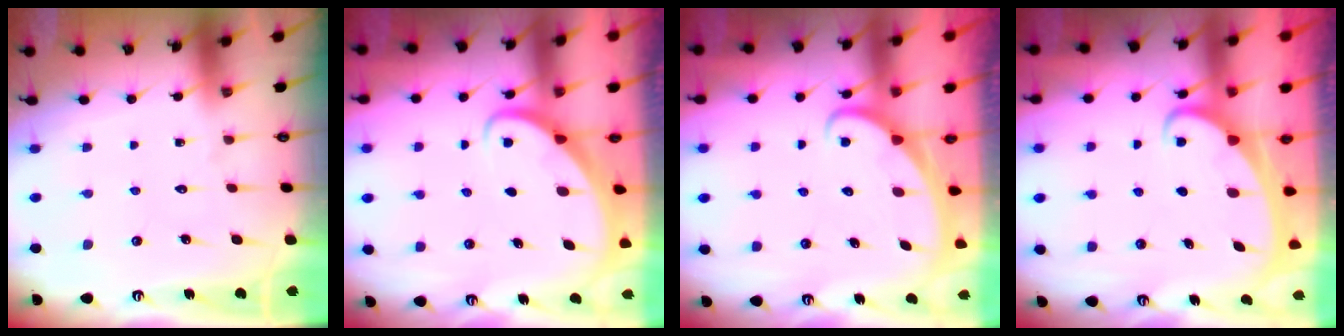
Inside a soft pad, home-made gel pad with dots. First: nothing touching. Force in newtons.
{"total": 2.2, "press": 2.2, "slide": 0.2}
{"total": 2.4, "press": 2.4, "slide": 0.3}
{"total": 2.0, "press": 2.0, "slide": 0.3}